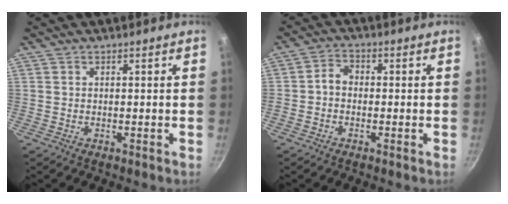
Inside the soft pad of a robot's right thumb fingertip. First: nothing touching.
{"total": 3.0, "force": [-0.6, 2.4, 1.8], "torque": [-0.025, 0.017, -0.021]}